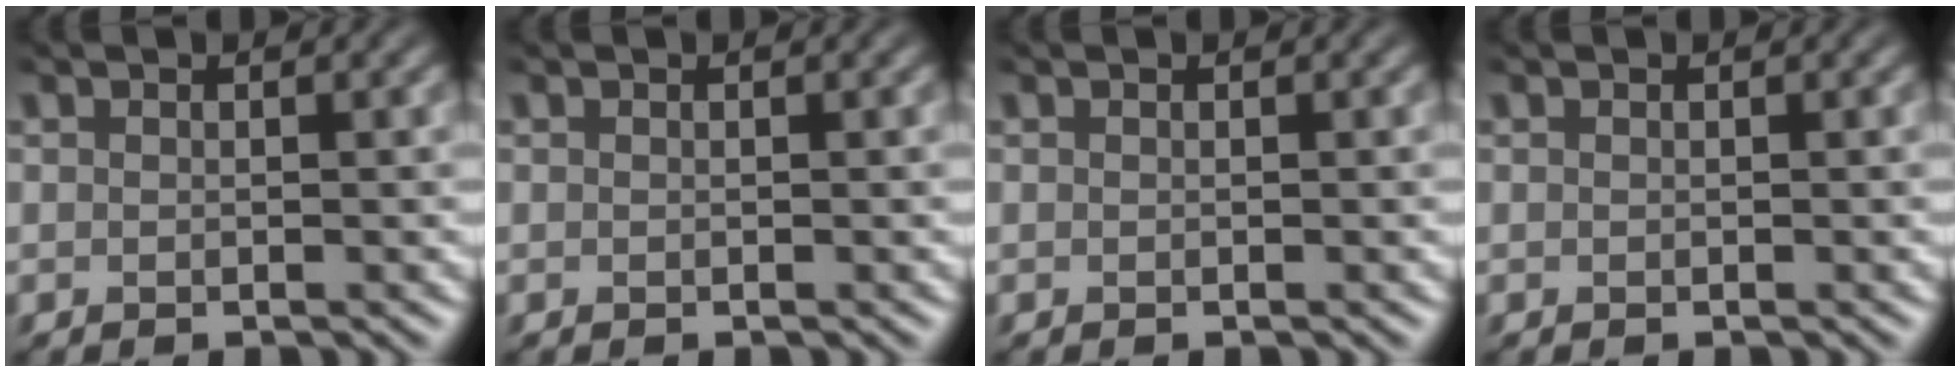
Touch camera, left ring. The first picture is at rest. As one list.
[{"total": 0.0}, {"total": 0.0}, {"total": 0.0}]